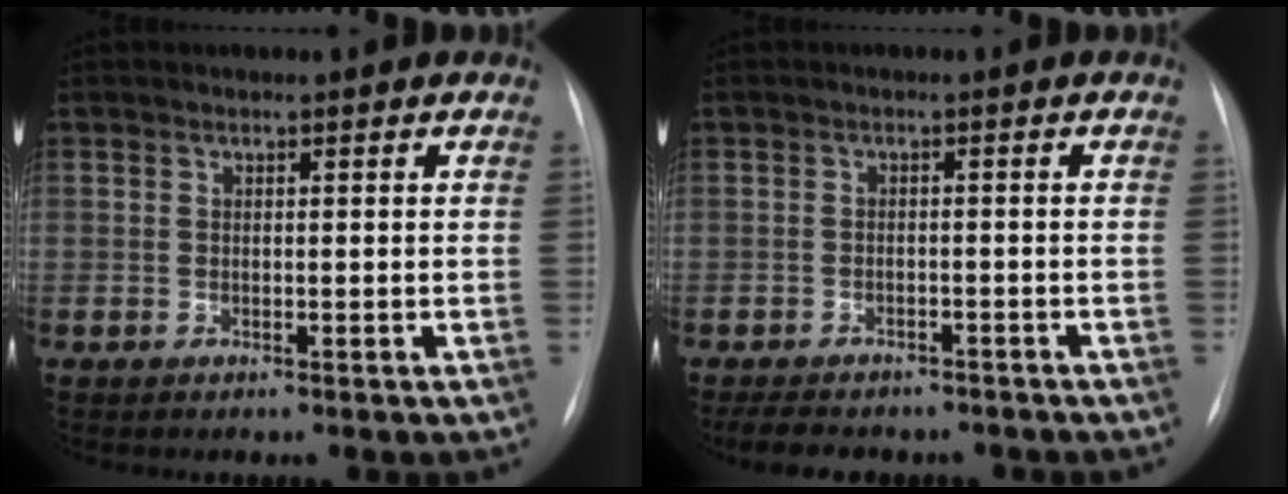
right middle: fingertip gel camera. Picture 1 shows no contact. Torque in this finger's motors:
{"motor_torque": [0.56, -0.75, 0.00, -0.01]}